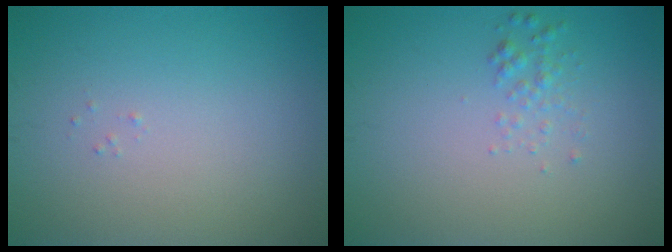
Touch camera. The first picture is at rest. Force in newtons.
{"total": 1.1, "press": 1.1, "slide": 0.0}